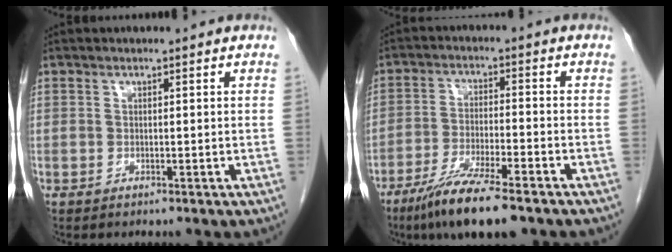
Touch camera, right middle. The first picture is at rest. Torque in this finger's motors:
{"motor_torque": [0.40, -0.40, 0.31, 0.08]}